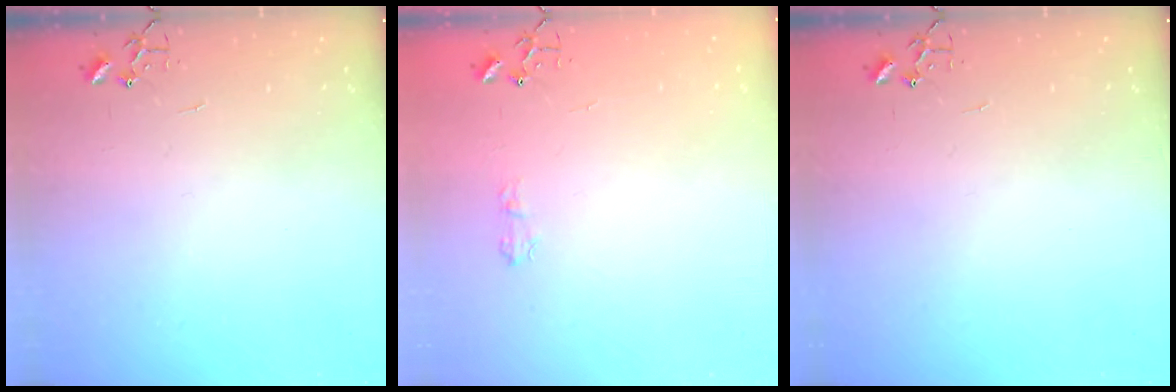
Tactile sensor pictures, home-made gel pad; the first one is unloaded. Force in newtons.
{"total": 5.0, "press": 5.0, "slide": 0.6}
{"total": 0.0}